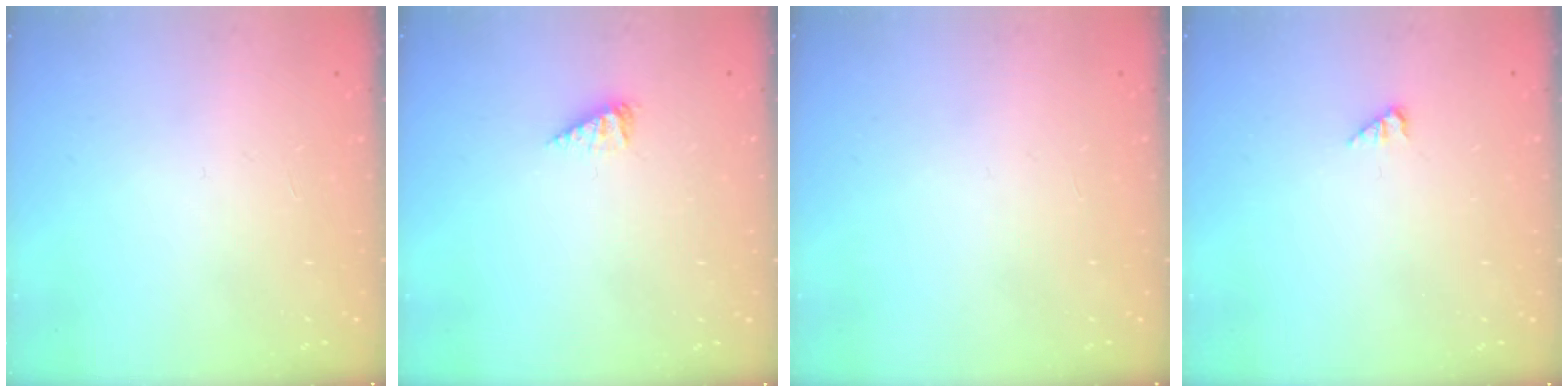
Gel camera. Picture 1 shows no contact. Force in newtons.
{"total": 2.5, "press": 2.5, "slide": 0.3}
{"total": 0.0}
{"total": 1.0, "press": 0.9, "slide": 0.2}